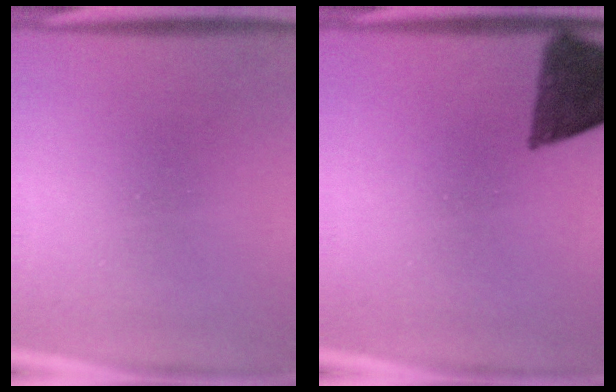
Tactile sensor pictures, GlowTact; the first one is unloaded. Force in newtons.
{"total": 9.0}